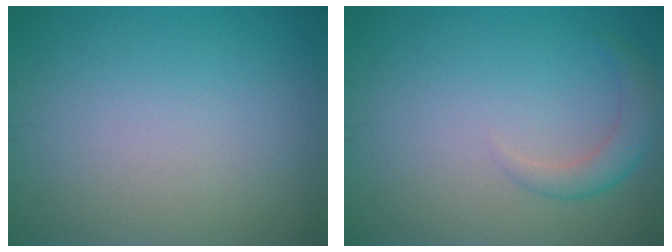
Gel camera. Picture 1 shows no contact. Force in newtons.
{"total": 2.2, "press": 2.2, "slide": 0.1}